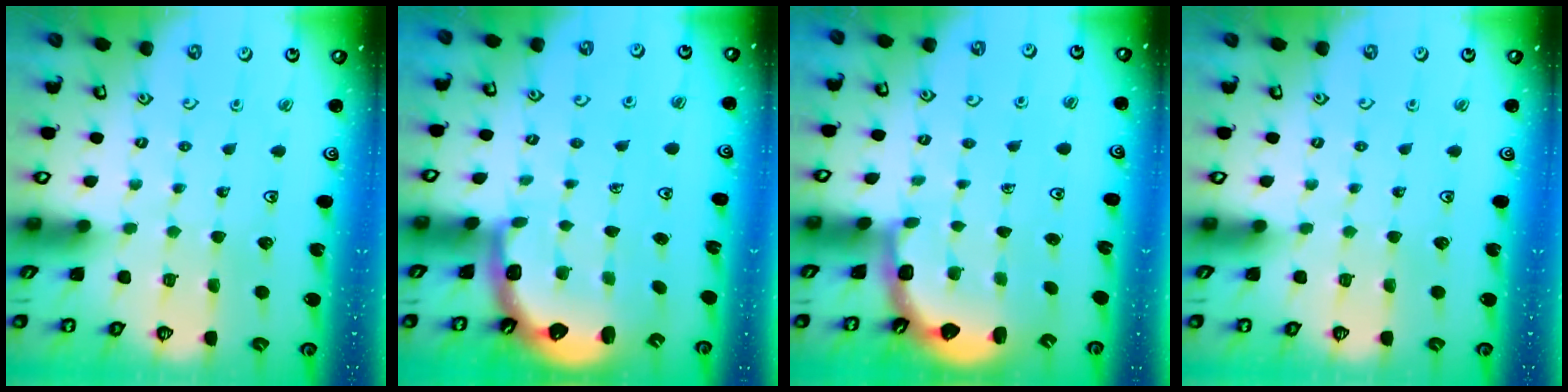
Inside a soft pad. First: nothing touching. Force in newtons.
{"total": 2.8, "press": 2.5, "slide": 1.2}
{"total": 2.5, "press": 2.1, "slide": 1.3}
{"total": 0.0}